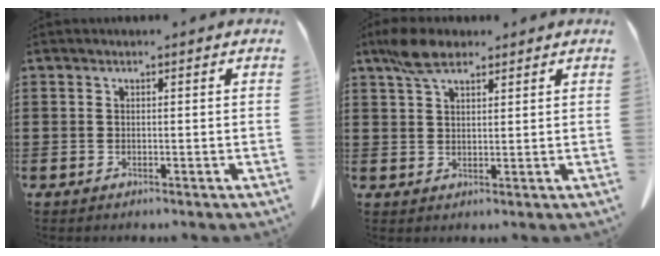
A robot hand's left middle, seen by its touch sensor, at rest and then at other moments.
{"total": 5.3, "force": [3.6, 2.2, 3.2], "torque": [-0.073, 0.006, 0.067]}